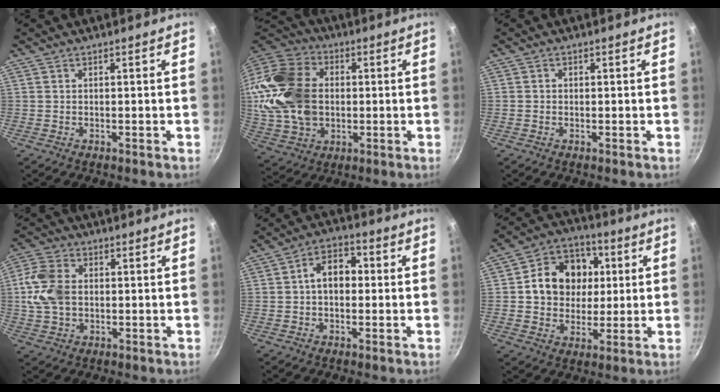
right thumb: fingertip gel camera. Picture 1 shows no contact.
{"total": 21.5, "force": [1.2, 15.9, 14.5], "torque": [-0.271, 0.022, 0.028]}
{"total": 0.6, "force": [-0.1, 0.6, 0.3], "torque": [-0.004, 0.003, -0.001]}
{"total": 9.8, "force": [0.5, 6.9, 7.0], "torque": [-0.135, 0.012, 0.000]}
{"total": 7.7, "force": [0.4, 5.2, 5.6], "torque": [-0.057, 0.024, -0.006]}
{"total": 15.0, "force": [2.1, 12.5, 8.0], "torque": [-0.100, 0.016, 0.027]}